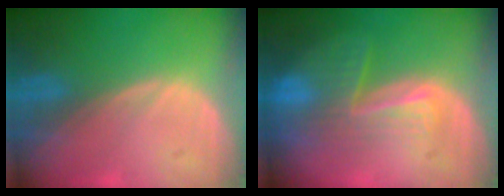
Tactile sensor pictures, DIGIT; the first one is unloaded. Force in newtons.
{"total": 8.4, "press": 7.2, "slide": 4.3}